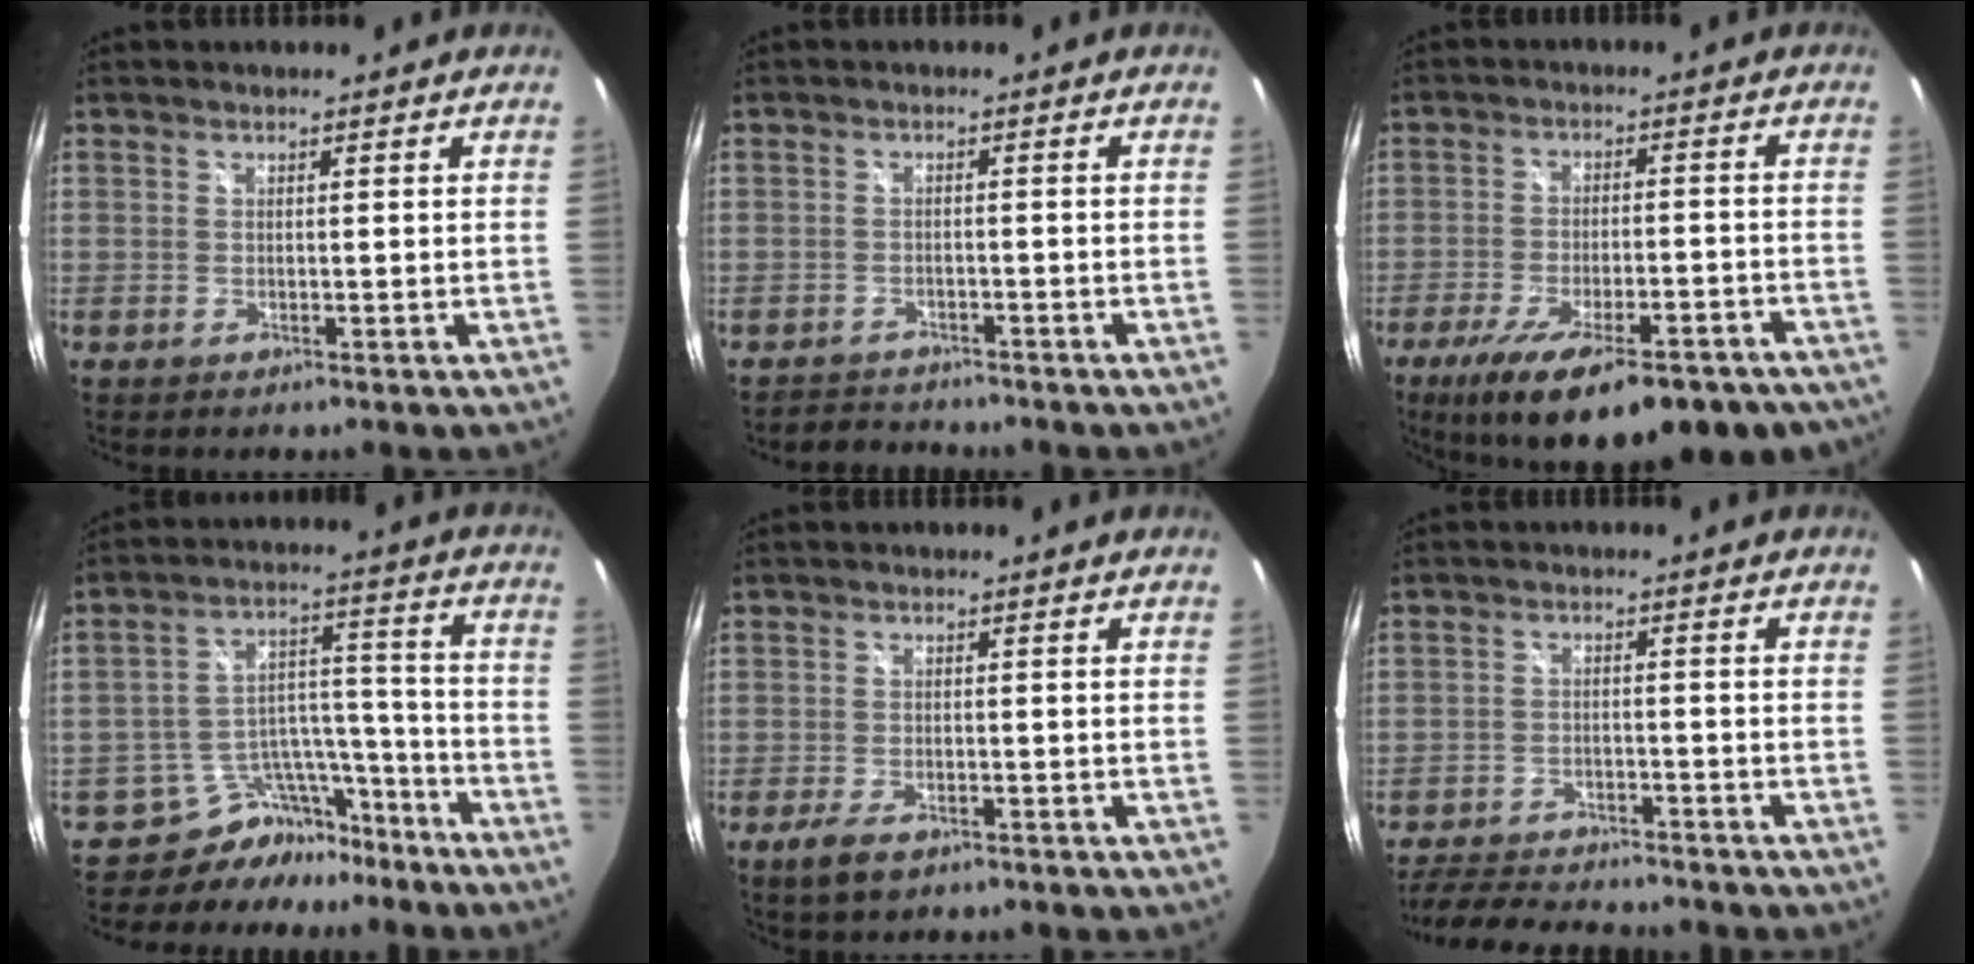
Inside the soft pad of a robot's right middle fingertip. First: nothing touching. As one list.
[{"total": 3.8, "force": [-3.6, 1.2, 0.0], "torque": [-0.013, 0.004, -0.060]}, {"total": 22.7, "force": [-15.8, 8.1, 14.2], "torque": [-0.242, -0.046, -0.213]}, {"total": 10.0, "force": [-8.3, 5.5, 0.8], "torque": [-0.008, 0.056, -0.124]}, {"total": 4.9, "force": [-3.3, 2.2, 2.9], "torque": [-0.075, -0.015, -0.058]}, {"total": 11.0, "force": [-10.0, 3.0, 3.6], "torque": [-0.099, 0.004, -0.154]}]